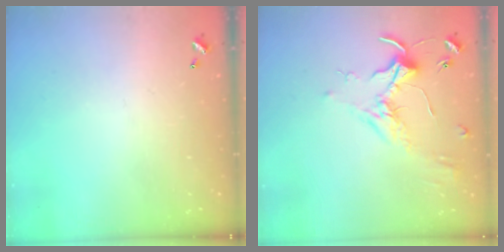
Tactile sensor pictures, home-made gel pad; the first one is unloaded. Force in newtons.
{"total": 1.6, "press": 1.6, "slide": 0.4}